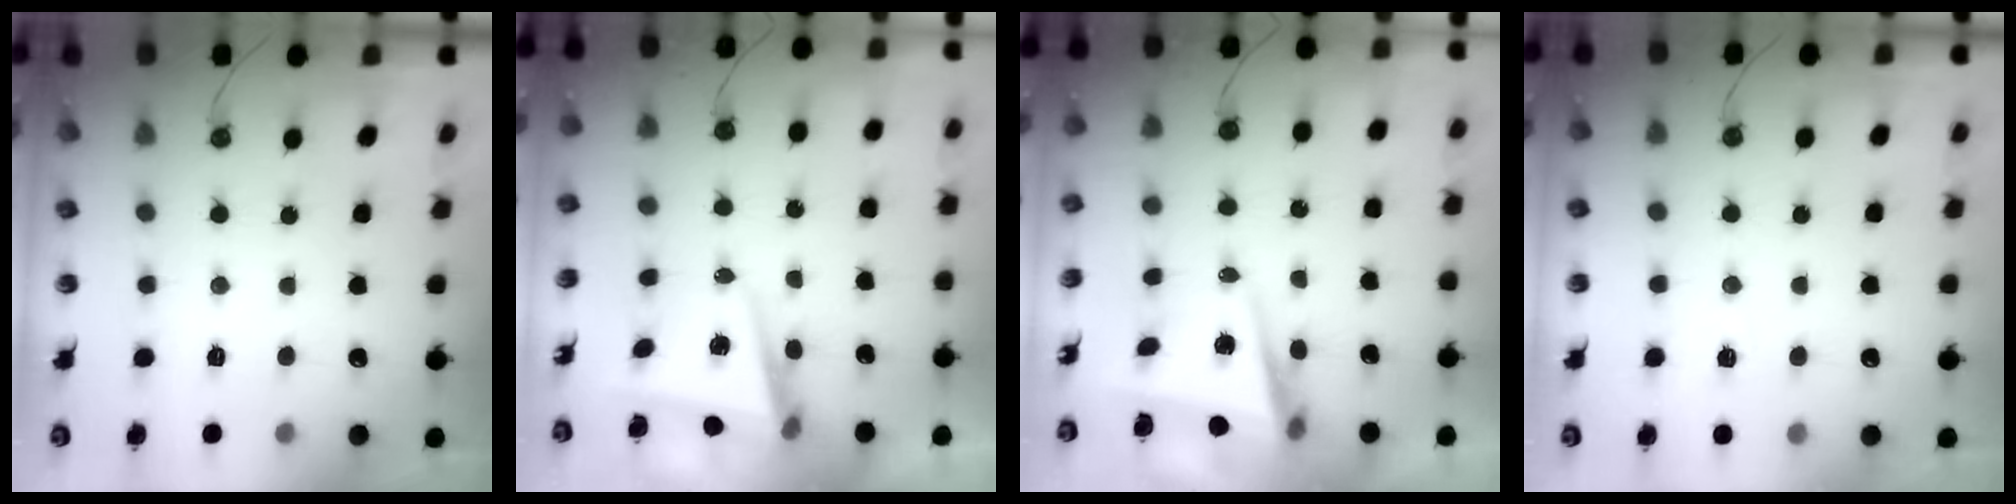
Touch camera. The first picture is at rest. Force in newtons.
{"total": 5.0, "press": 4.7, "slide": 1.8}
{"total": 5.7, "press": 5.5, "slide": 1.4}
{"total": 5.0, "press": 4.9, "slide": 0.9}